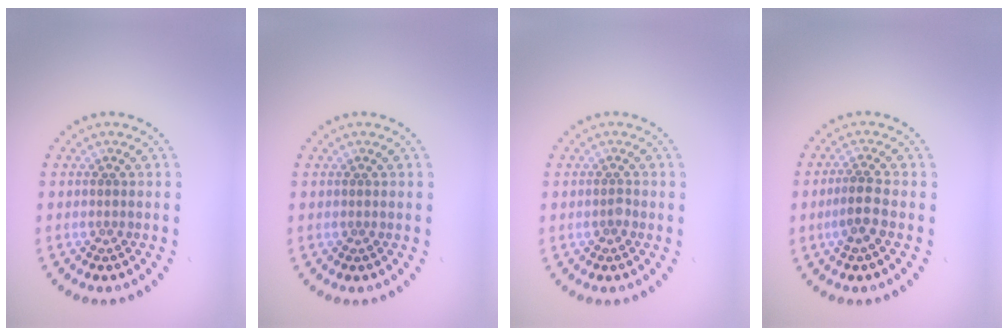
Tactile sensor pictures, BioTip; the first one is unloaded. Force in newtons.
{"total": 0.0}
{"total": 0.6, "press": 0.5, "slide": 0.3}
{"total": 2.1, "press": 1.8, "slide": 0.9}